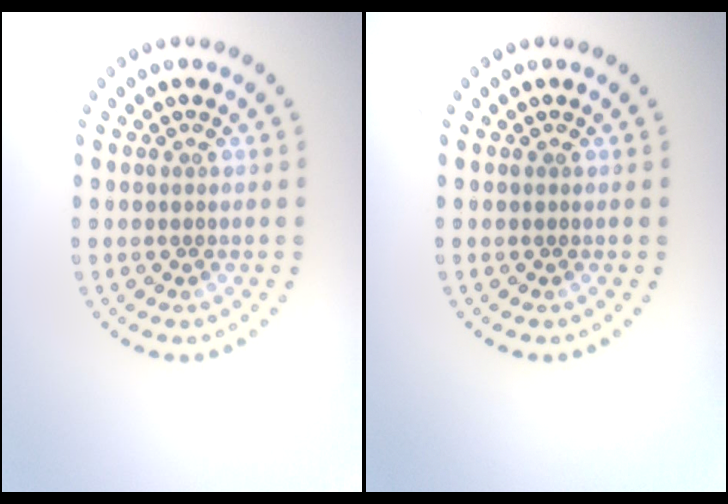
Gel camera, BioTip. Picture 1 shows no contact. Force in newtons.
{"total": 0.0}